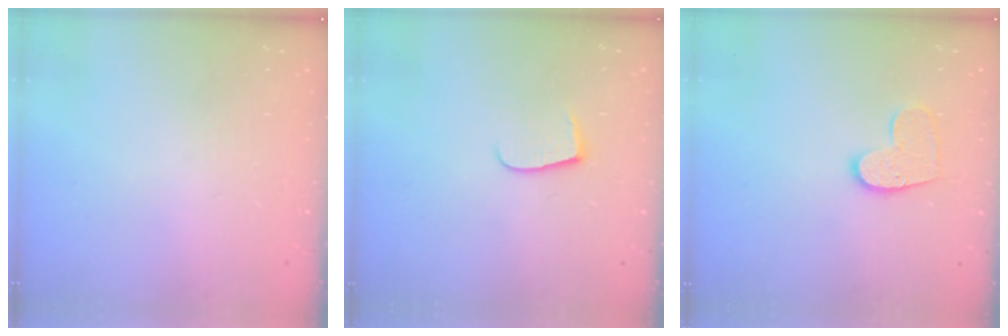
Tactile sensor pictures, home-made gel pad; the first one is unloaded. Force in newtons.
{"total": 6.2, "press": 6.2, "slide": 0.6}
{"total": 10.0, "press": 10.0, "slide": 0.6}